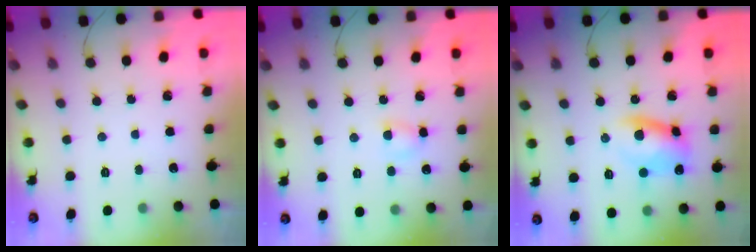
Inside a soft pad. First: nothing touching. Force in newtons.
{"total": 3.9, "press": 3.7, "slide": 1.0}
{"total": 9.4, "press": 9.4, "slide": 0.8}